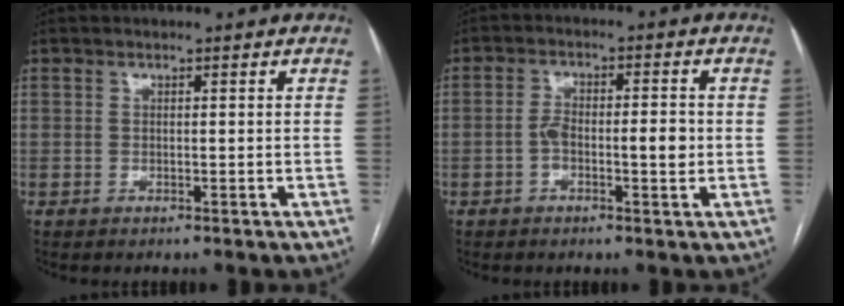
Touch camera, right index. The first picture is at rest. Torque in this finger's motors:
{"motor_torque": [0.19, -0.06, 0.14, 0.04]}